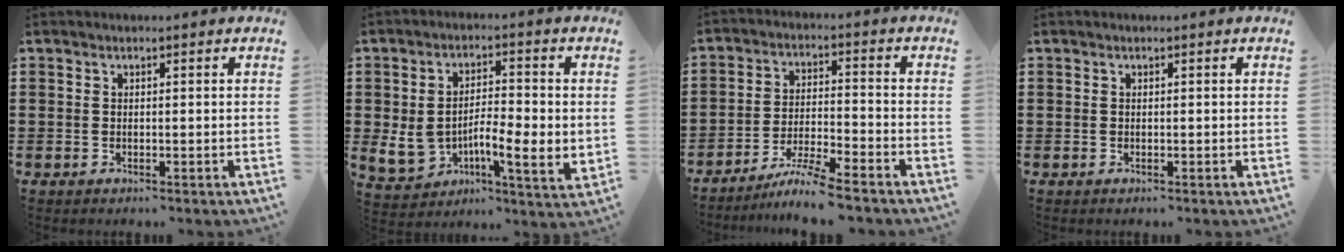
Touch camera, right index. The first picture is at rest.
{"total": 9.0, "force": [-1.1, 4.7, 7.5], "torque": [-0.136, -0.006, -0.017]}
{"total": 6.4, "force": [-5.7, -0.5, 2.9], "torque": [-0.062, -0.016, -0.111]}
{"total": 0.0}